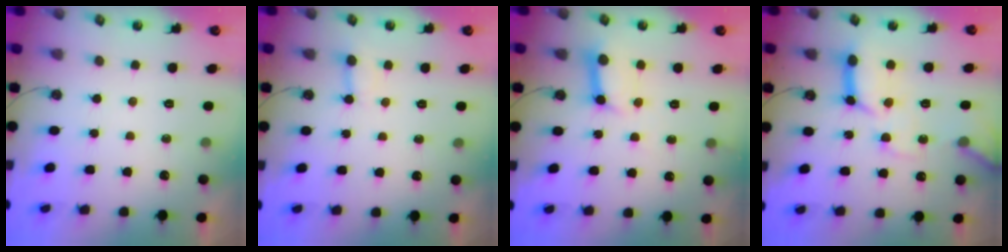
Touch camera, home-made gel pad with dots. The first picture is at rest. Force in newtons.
{"total": 5.6, "press": 5.6, "slide": 0.5}
{"total": 11.3, "press": 11.2, "slide": 1.5}
{"total": 16.3, "press": 16.2, "slide": 1.8}